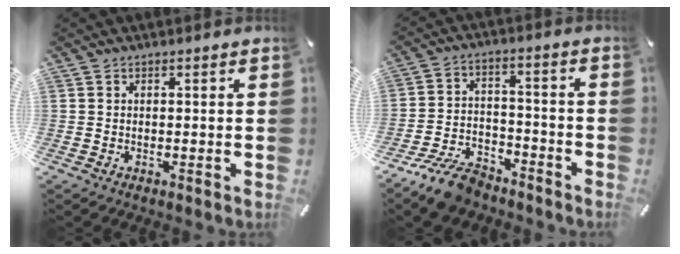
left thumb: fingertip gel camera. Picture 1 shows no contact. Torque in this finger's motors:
{"motor_torque": [0.01, 0.83, 0.12, 0.15, 0.13]}